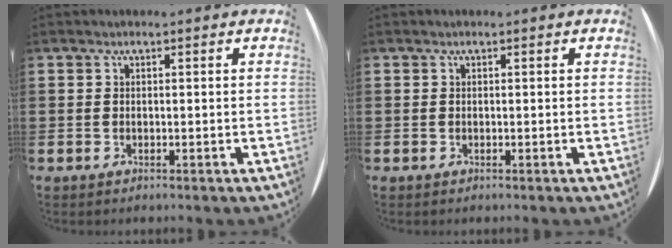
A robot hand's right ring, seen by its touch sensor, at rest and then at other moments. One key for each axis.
{"total": 0.0}